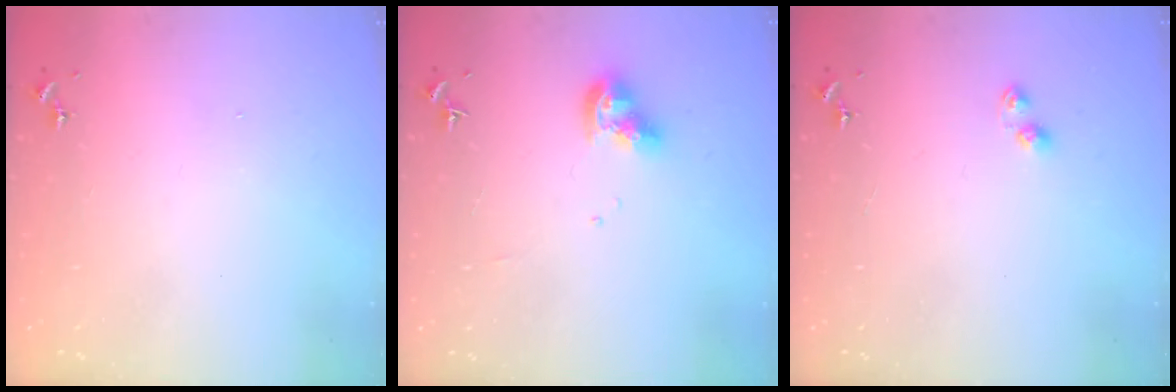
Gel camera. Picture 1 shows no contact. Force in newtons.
{"total": 10.1, "press": 10.0, "slide": 1.1}
{"total": 3.0, "press": 3.0, "slide": 0.3}